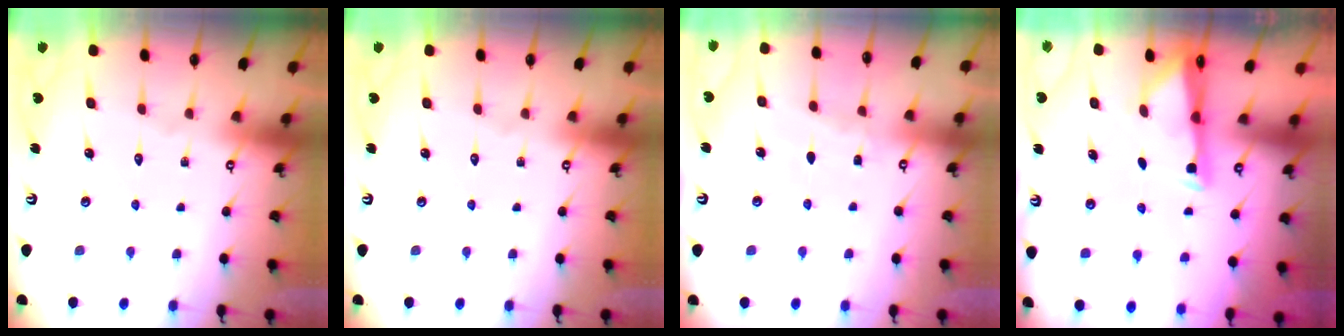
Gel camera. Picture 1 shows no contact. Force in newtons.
{"total": 0.0}
{"total": 2.8, "press": 2.8, "slide": 0.4}
{"total": 2.9, "press": 2.9, "slide": 0.4}